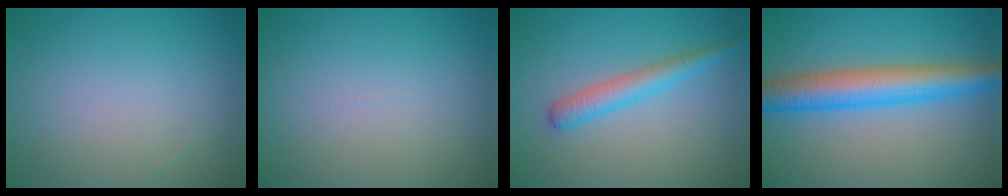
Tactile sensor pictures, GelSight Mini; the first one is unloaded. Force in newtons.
{"total": 0.0}
{"total": 2.8, "press": 2.8, "slide": 0.0}
{"total": 6.9, "press": 6.9, "slide": 0.1}